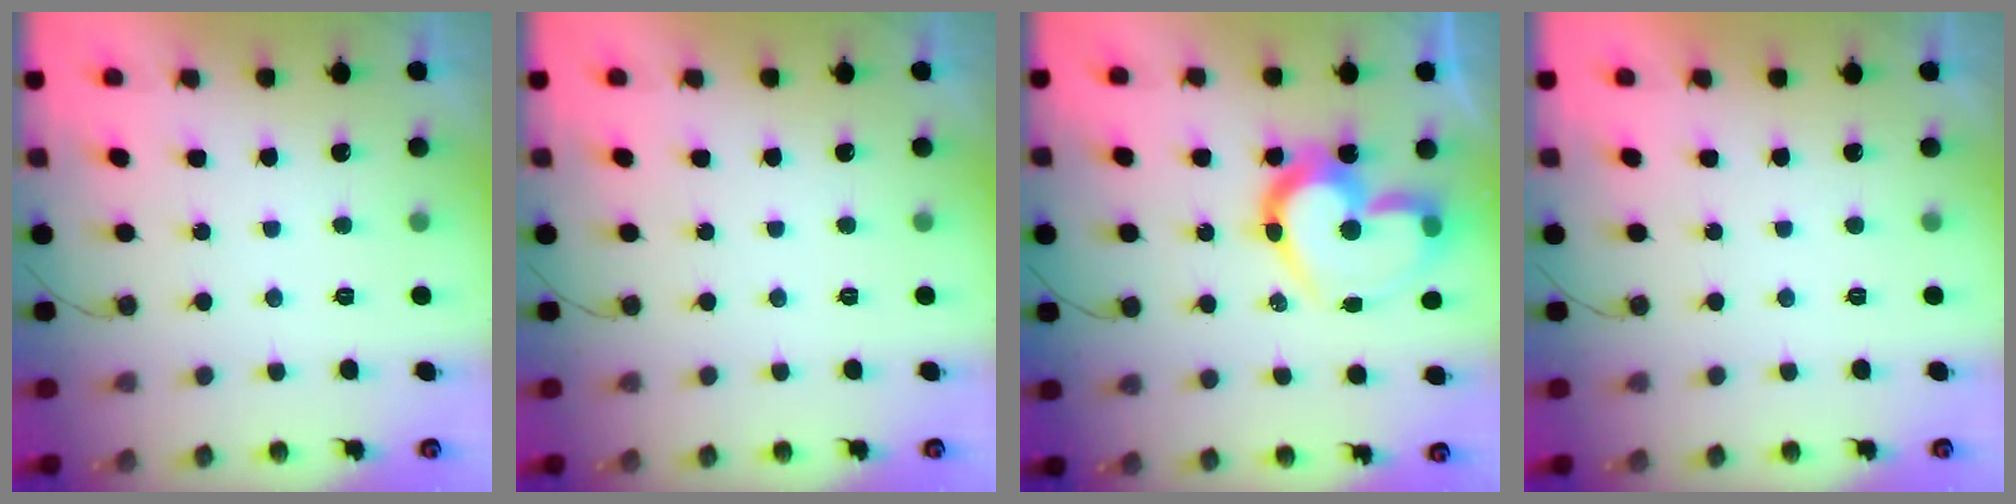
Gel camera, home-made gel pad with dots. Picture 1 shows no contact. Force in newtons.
{"total": 0.0}
{"total": 18.6, "press": 18.6, "slide": 1.6}
{"total": 1.8, "press": 1.8, "slide": 0.0}